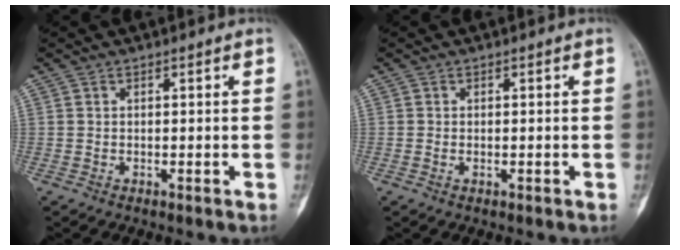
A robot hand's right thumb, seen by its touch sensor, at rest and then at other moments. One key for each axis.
{"total": 0.6, "fx": -0.1, "fy": 0.4, "fz": 0.5, "tx": -0.012, "ty": 0.007, "tz": -0.001}